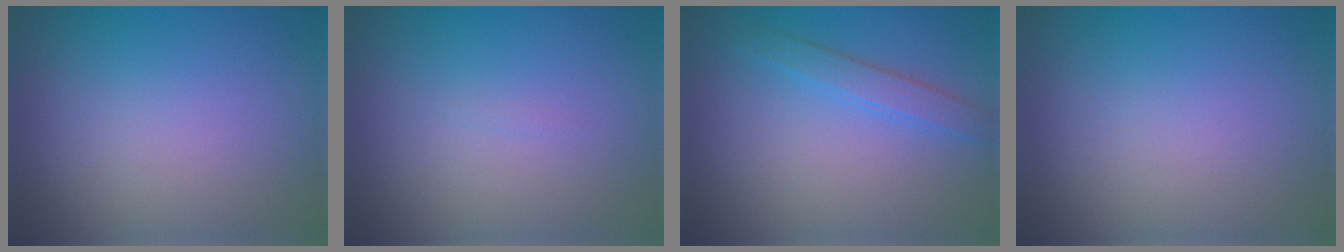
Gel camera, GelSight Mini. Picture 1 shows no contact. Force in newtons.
{"total": 0.0}
{"total": 1.8, "press": 1.8, "slide": 0.1}
{"total": 0.0}